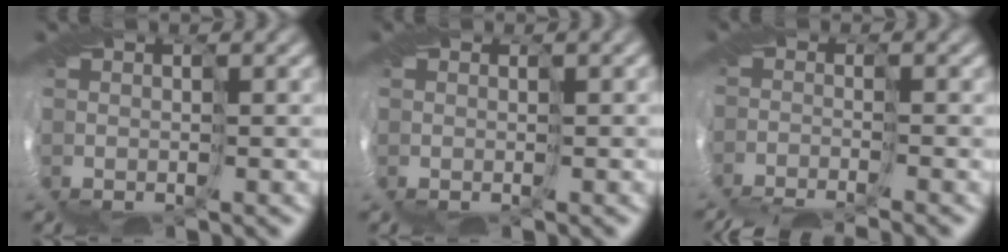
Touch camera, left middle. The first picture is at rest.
{"total": 0.0}
{"total": 7.8, "force": [-7.8, -0.4, 0.5], "torque": [-0.020, -0.028, -0.103]}